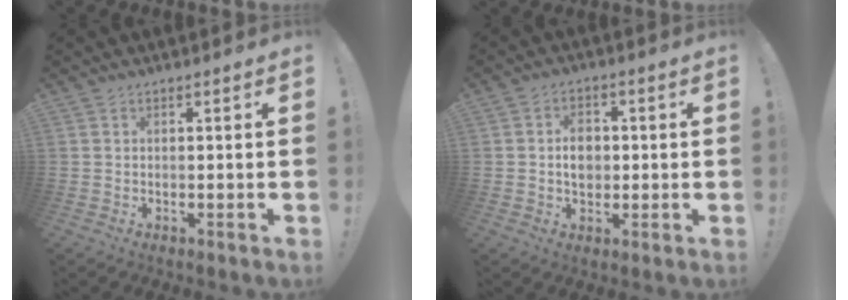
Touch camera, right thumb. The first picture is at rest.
{"total": 6.4, "force": [0.0, 5.1, 3.9], "torque": [-0.043, 0.002, -0.001]}